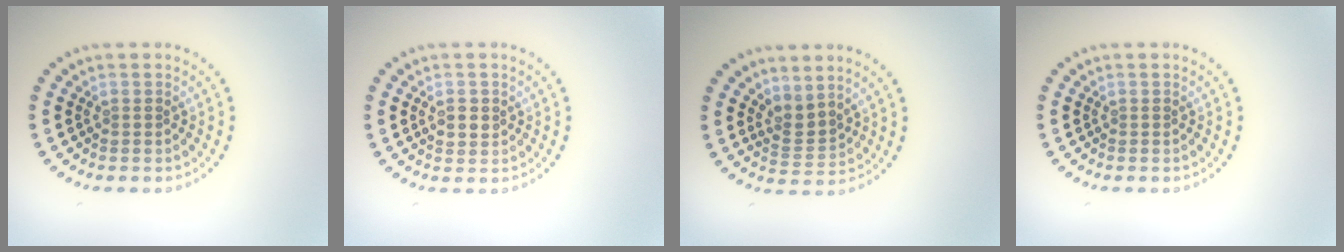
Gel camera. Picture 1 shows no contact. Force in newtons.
{"total": 1.6, "press": 1.6, "slide": 0.3}
{"total": 2.1, "press": 1.5, "slide": 1.6}
{"total": 0.0}